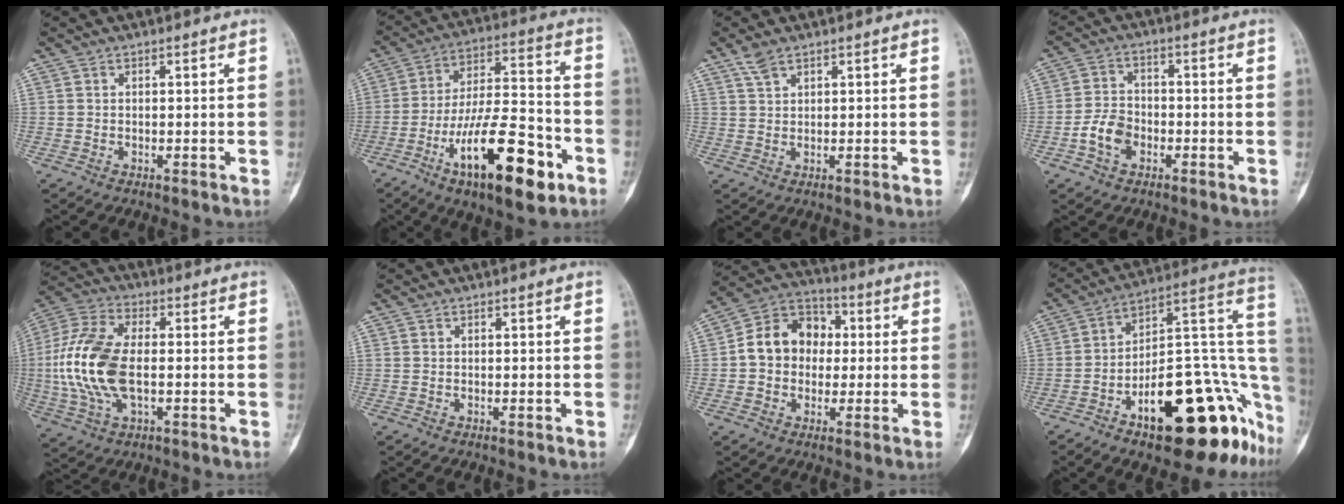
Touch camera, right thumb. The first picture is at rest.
{"total": 20.8, "force": [-9.5, 7.2, 17.0], "torque": [-0.281, 0.054, -0.151]}
{"total": 2.7, "force": [1.9, 1.1, 1.5], "torque": [-0.033, 0.002, 0.044]}
{"total": 6.2, "force": [-2.4, 4.4, 3.7], "torque": [-0.059, 0.021, -0.049]}
{"total": 16.6, "force": [-1.1, 8.7, 14.1], "torque": [-0.309, 0.011, -0.021]}
{"total": 0.0}
{"total": 12.4, "force": [0.7, 10.1, 7.1], "torque": [-0.088, 0.032, 0.000]}
{"total": 29.4, "force": [-13.1, 12.0, 23.4], "torque": [-0.219, 0.096, -0.186]}